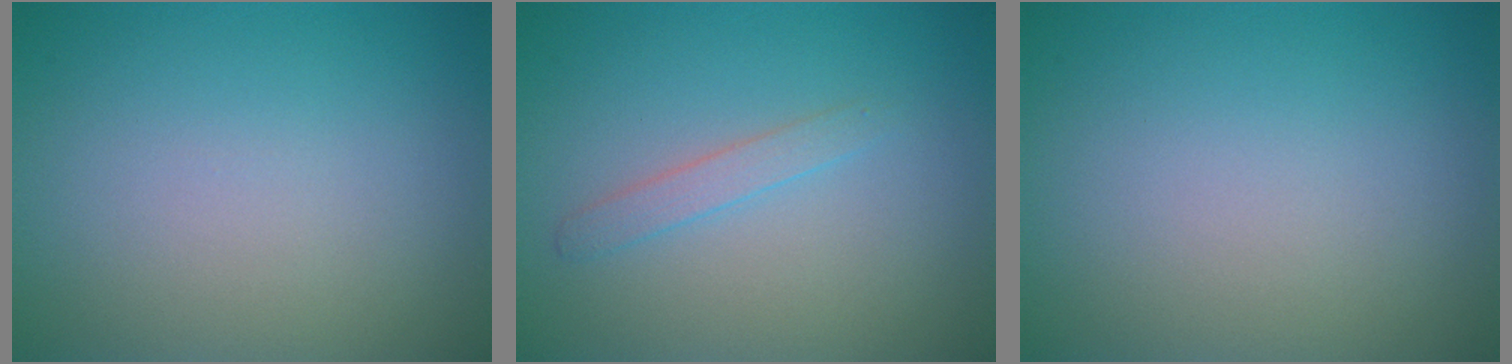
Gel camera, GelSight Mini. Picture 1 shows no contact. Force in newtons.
{"total": 1.3, "press": 1.3, "slide": 0.0}
{"total": 0.0}